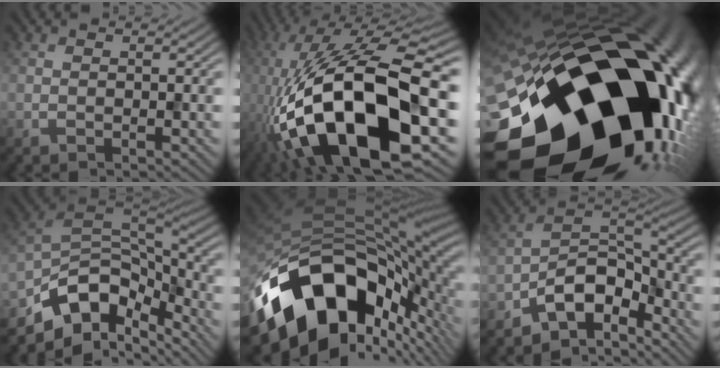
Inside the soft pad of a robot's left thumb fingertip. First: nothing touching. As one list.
[{"total": 20.8, "force": [-6.8, 8.1, 17.9], "torque": [-0.340, 0.006, -0.124]}, {"total": 24.4, "force": [-9.5, 15.4, 16.4], "torque": [-0.271, -0.082, -0.130]}, {"total": 11.3, "force": [-6.3, 6.2, 7.1], "torque": [-0.147, -0.009, -0.119]}, {"total": 18.7, "force": [-5.6, 11.9, 13.3], "torque": [-0.270, -0.043, -0.070]}, {"total": 9.5, "force": [-6.4, 4.4, 5.5], "torque": [-0.079, 0.001, -0.137]}]